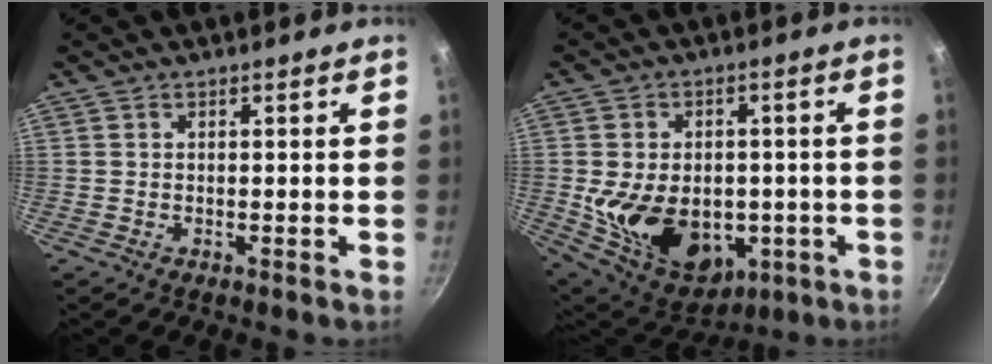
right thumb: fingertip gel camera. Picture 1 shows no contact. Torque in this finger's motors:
{"motor_torque": [1.73, 1.58, 1.09, -0.12, 0.51]}